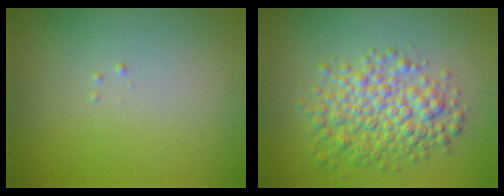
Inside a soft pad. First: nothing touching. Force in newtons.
{"total": 5.1, "press": 5.1, "slide": 0.1}